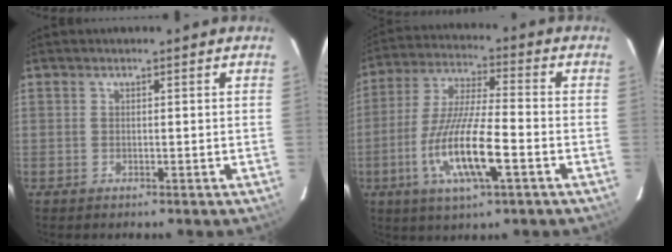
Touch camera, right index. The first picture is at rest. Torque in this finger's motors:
{"motor_torque": [1.51, -0.63, 1.05, 0.21]}